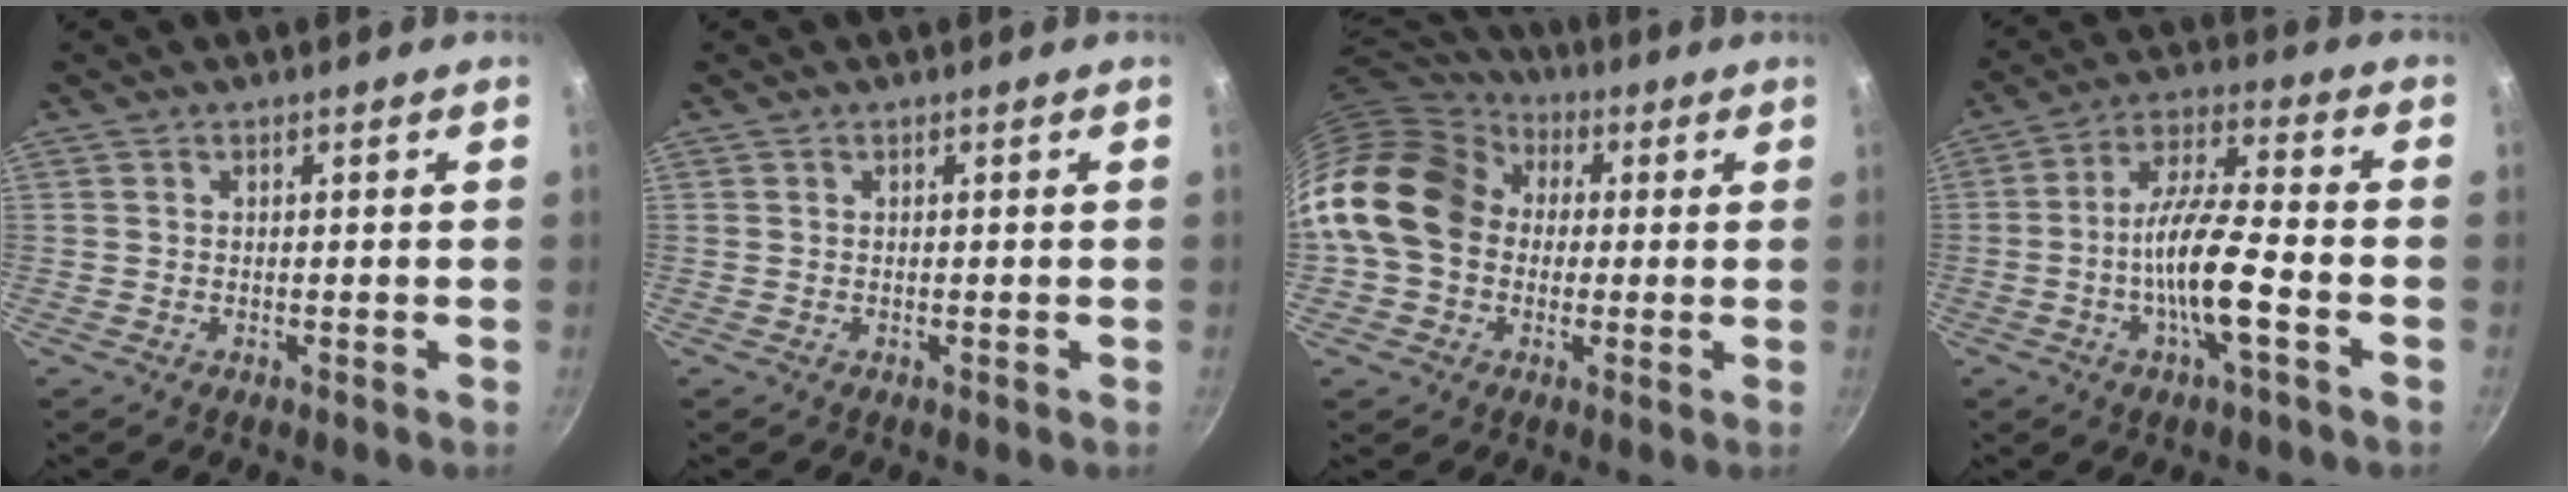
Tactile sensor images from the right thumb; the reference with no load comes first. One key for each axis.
{"total": 0.0}
{"total": 20.1, "fx": 1.6, "fy": 16.0, "fz": 12.1, "tx": -0.220, "ty": 0.045, "tz": 0.019}
{"total": 12.5, "fx": -3.7, "fy": 2.8, "fz": 11.6, "tx": -0.211, "ty": 0.033, "tz": -0.079}